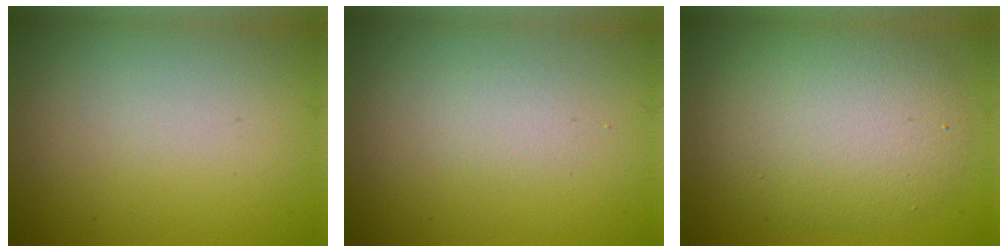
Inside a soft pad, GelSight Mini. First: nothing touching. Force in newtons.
{"total": 1.1, "press": 1.1, "slide": 0.1}
{"total": 6.5, "press": 6.5, "slide": 0.2}